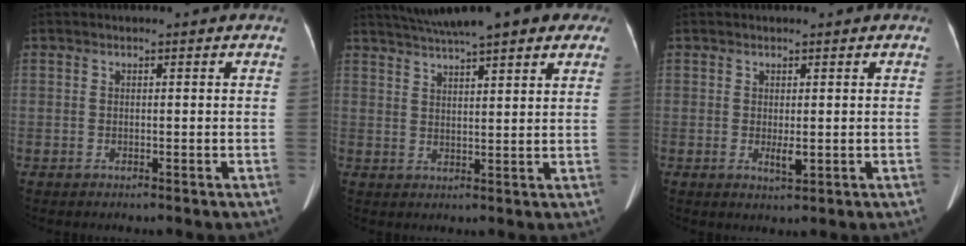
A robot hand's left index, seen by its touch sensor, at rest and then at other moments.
{"total": 15.3, "force": [12.0, 3.3, 8.9], "torque": [-0.144, 0.046, 0.157]}
{"total": 2.0, "force": [0.3, 0.6, 1.9], "torque": [-0.034, -0.004, 0.008]}